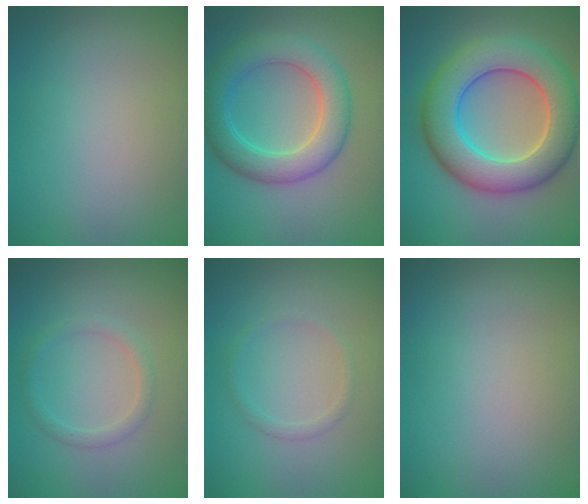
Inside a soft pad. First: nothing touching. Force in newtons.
{"total": 5.8, "press": 5.8, "slide": 0.1}
{"total": 9.6, "press": 9.5, "slide": 0.7}
{"total": 1.5, "press": 1.5, "slide": 0.1}
{"total": 1.0, "press": 1.0, "slide": 0.0}
{"total": 0.0}